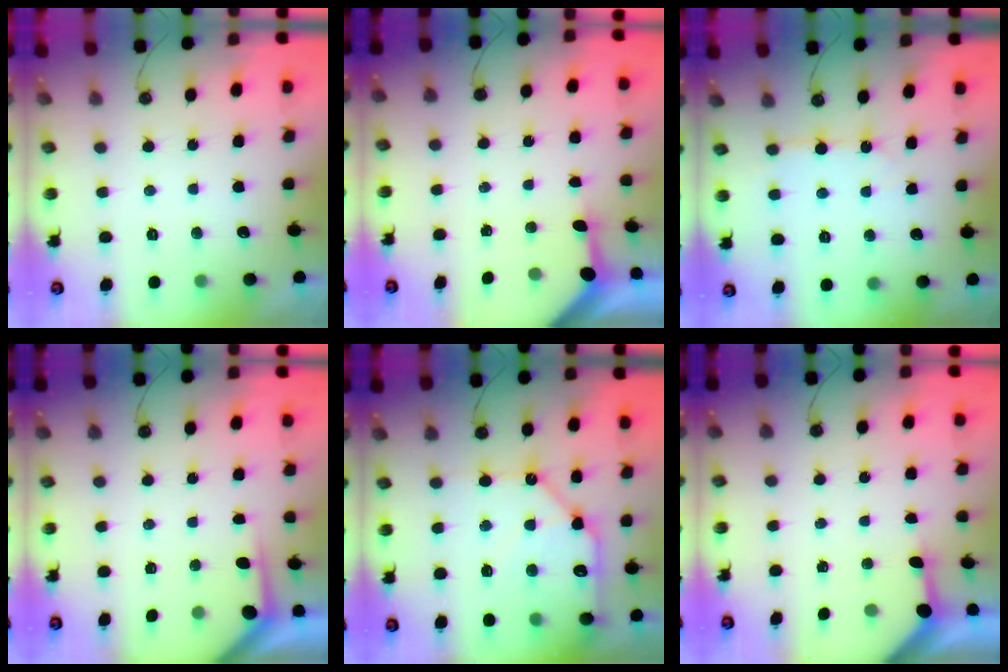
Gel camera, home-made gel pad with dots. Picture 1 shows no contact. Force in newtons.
{"total": 3.2, "press": 3.2, "slide": 0.4}
{"total": 4.9, "press": 4.9, "slide": 0.6}
{"total": 2.2, "press": 2.2, "slide": 0.3}
{"total": 14.2, "press": 14.1, "slide": 1.9}
{"total": 3.2, "press": 3.2, "slide": 0.4}